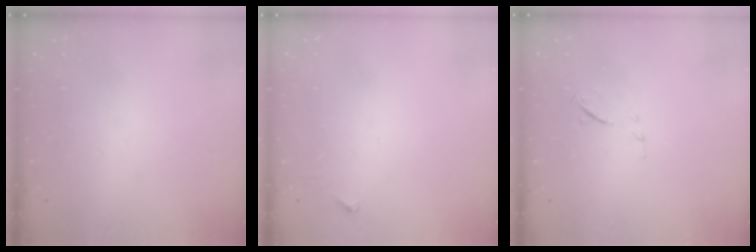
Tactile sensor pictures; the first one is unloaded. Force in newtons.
{"total": 3.5, "press": 3.4, "slide": 0.4}
{"total": 6.9, "press": 6.9, "slide": 0.7}